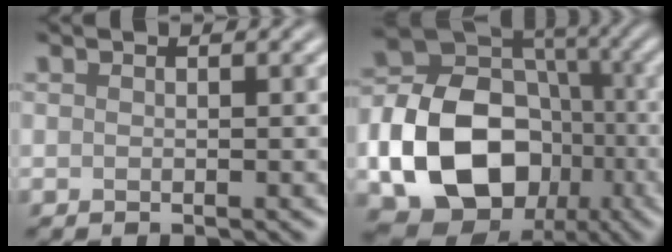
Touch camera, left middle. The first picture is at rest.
{"total": 14.9, "force": [-4.1, 11.3, 8.7], "torque": [-0.175, -0.015, -0.072]}